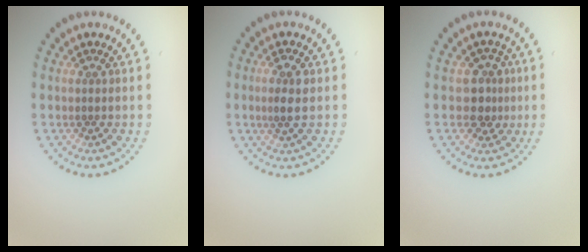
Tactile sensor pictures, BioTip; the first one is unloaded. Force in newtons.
{"total": 2.1, "press": 2.0, "slide": 0.7}
{"total": 2.4, "press": 2.1, "slide": 1.2}